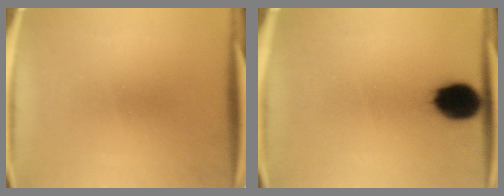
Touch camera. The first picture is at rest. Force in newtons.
{"total": 11.2}